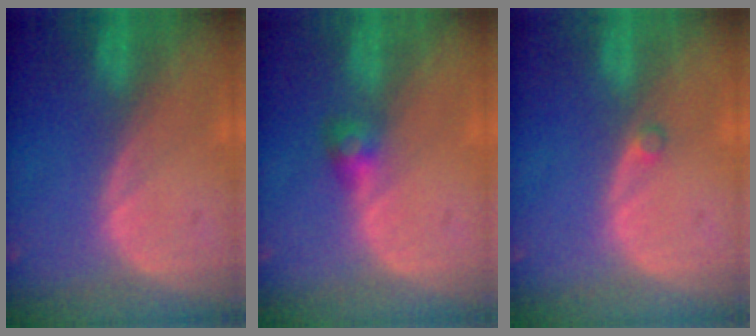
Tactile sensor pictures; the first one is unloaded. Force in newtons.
{"total": 2.5, "press": 2.5, "slide": 0.2}
{"total": 0.9, "press": 0.9, "slide": 0.2}